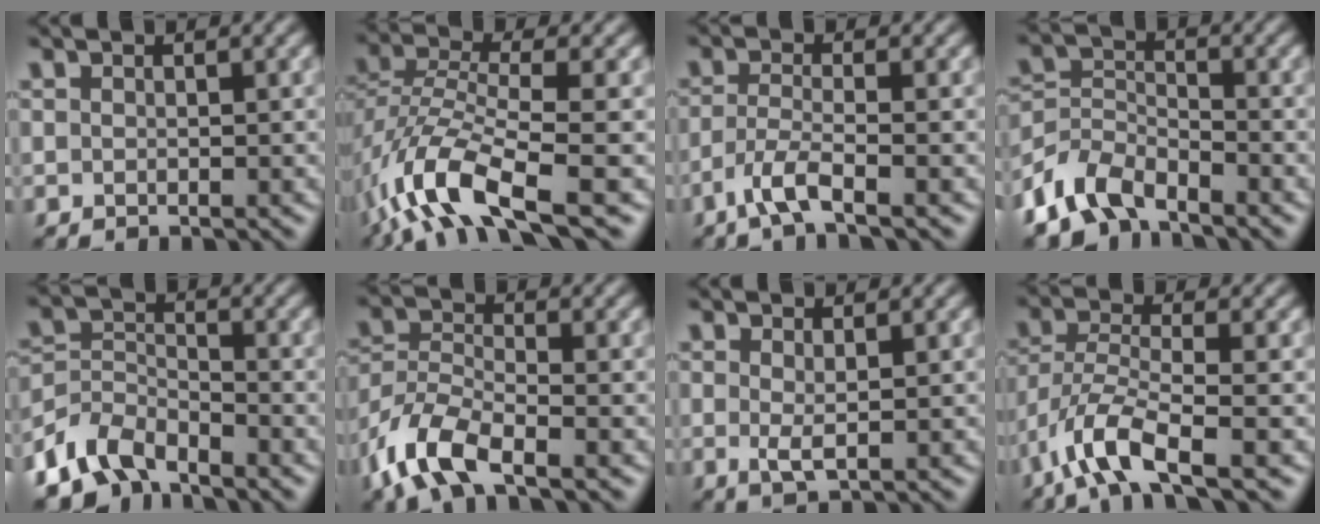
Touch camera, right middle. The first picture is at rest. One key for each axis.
{"total": 9.0, "fx": -4.8, "fy": 3.0, "fz": 7.0, "tx": -0.148, "ty": 0.002, "tz": -0.103}
{"total": 3.2, "fx": -2.1, "fy": 0.4, "fz": 2.4, "tx": -0.054, "ty": 0.000, "tz": -0.052}
{"total": 5.7, "fx": -4.4, "fy": 2.6, "fz": 2.3, "tx": -0.049, "ty": -0.004, "tz": -0.099}
{"total": 5.7, "fx": -4.7, "fy": 2.6, "fz": 2.0, "tx": -0.038, "ty": -0.006, "tz": -0.102}
{"total": 6.6, "fx": -4.3, "fy": 2.6, "fz": 4.4, "tx": -0.097, "ty": -0.006, "tz": -0.096}
{"total": 1.6, "fx": 0.2, "fy": 0.4, "fz": 1.5, "tx": -0.032, "ty": -0.002, "tz": 0.004}
{"total": 5.8, "fx": -3.5, "fy": 1.5, "fz": 4.4, "tx": -0.095, "ty": -0.003, "tz": -0.078}